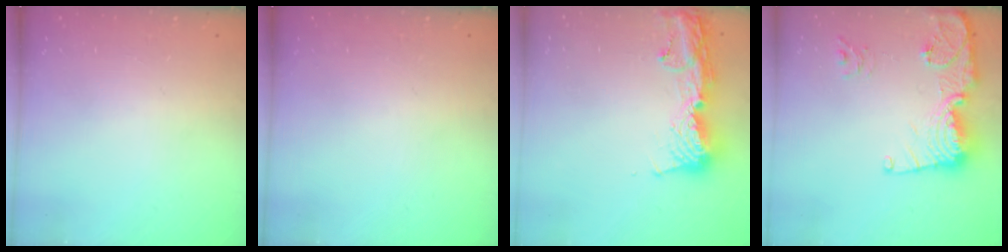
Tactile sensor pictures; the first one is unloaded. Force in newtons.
{"total": 0.0}
{"total": 13.9, "press": 13.8, "slide": 1.2}
{"total": 17.1, "press": 17.0, "slide": 1.9}